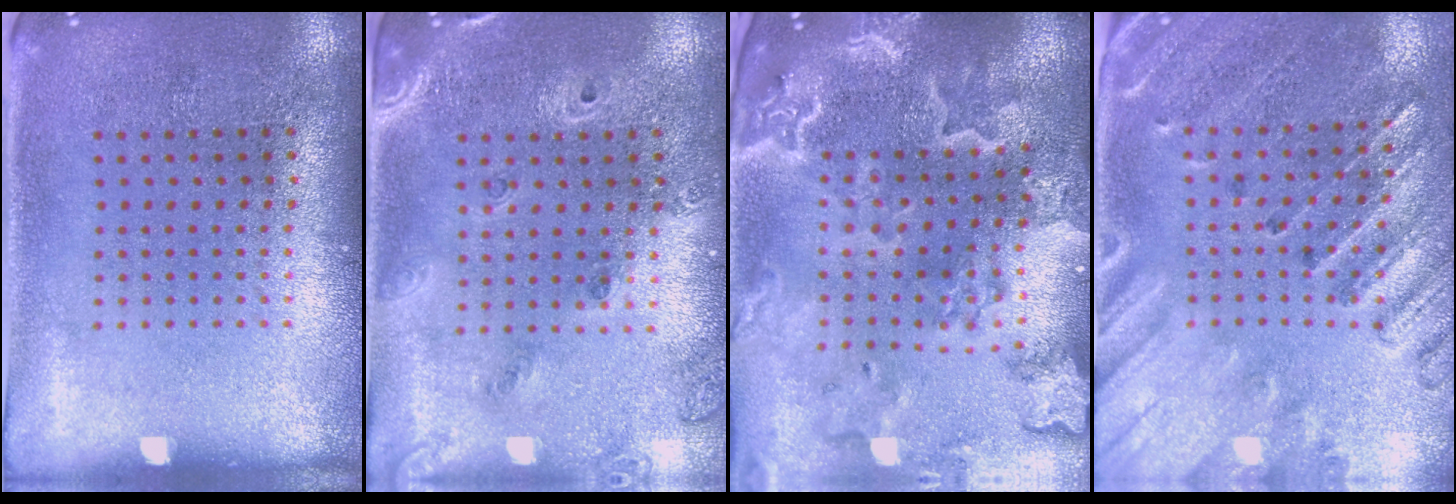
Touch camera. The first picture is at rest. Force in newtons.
{"total": 1.7, "press": 1.5, "slide": 0.7}
{"total": 4.0, "press": 3.3, "slide": 2.2}
{"total": 2.6, "press": 2.2, "slide": 1.3}